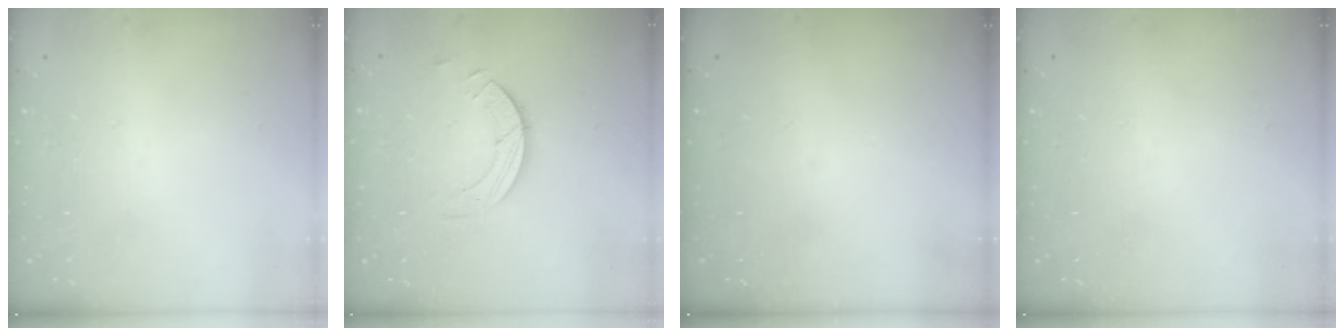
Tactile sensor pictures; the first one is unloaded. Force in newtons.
{"total": 3.9, "press": 3.9, "slide": 0.4}
{"total": 0.0}
{"total": 0.0}